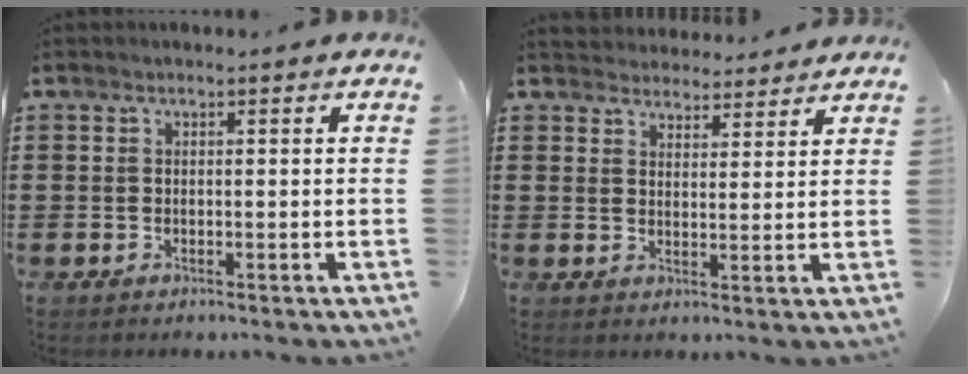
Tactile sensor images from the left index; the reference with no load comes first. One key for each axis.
{"total": 3.3, "fx": 3.1, "fy": 0.9, "fz": -0.5, "tx": -0.003, "ty": -0.006, "tz": 0.058}